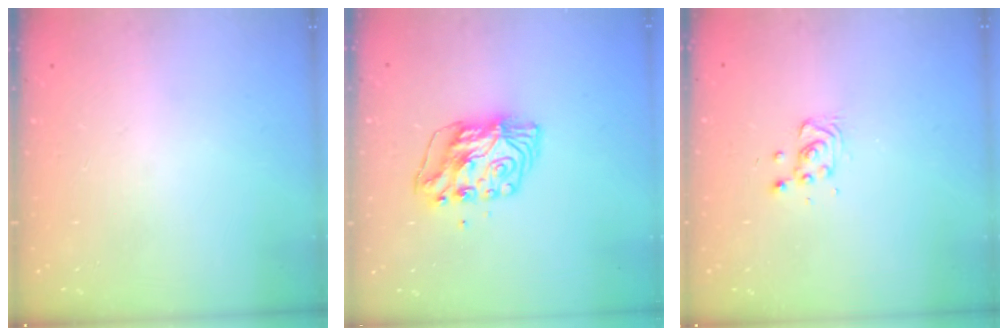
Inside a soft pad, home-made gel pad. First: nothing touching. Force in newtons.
{"total": 7.0, "press": 7.0, "slide": 0.6}
{"total": 5.4, "press": 5.3, "slide": 1.2}